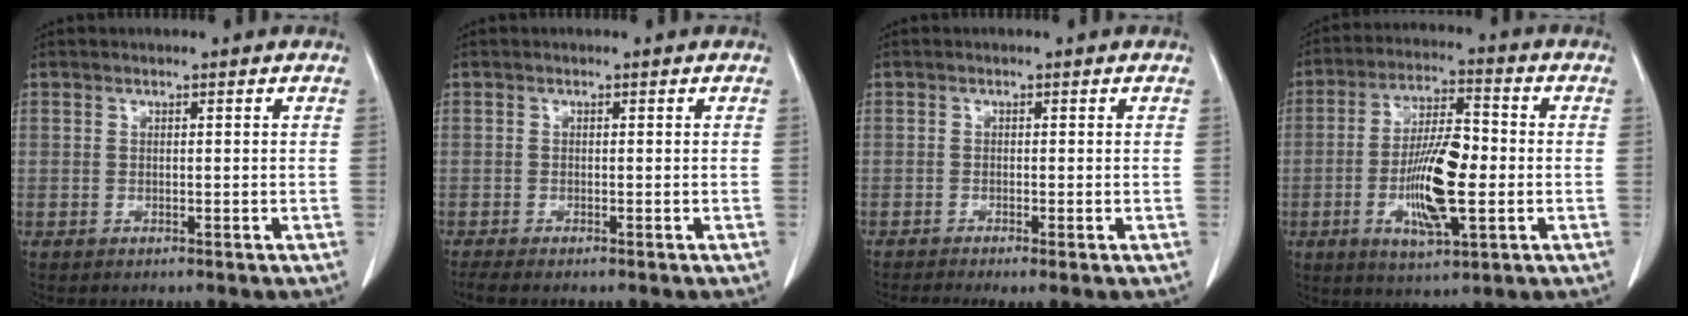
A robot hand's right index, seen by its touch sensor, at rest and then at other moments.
{"total": 2.2, "force": [-1.9, 0.0, 1.2], "torque": [-0.017, -0.005, -0.026]}
{"total": 3.7, "force": [-2.5, 0.5, 2.6], "torque": [-0.039, -0.010, -0.038]}
{"total": 12.3, "force": [-2.2, 3.0, 11.7], "torque": [-0.223, -0.002, -0.037]}